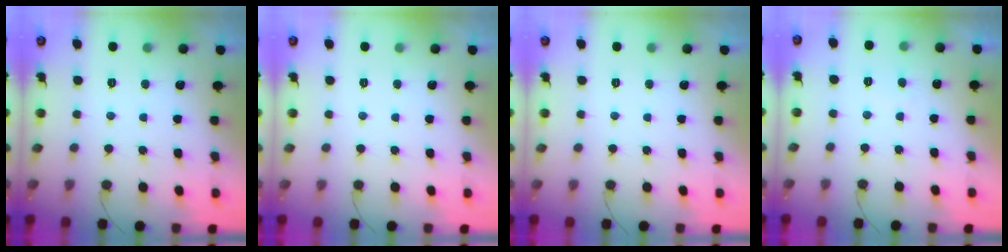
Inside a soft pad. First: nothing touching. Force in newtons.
{"total": 0.0}
{"total": 0.0}
{"total": 0.6, "press": 0.4, "slide": 0.4}